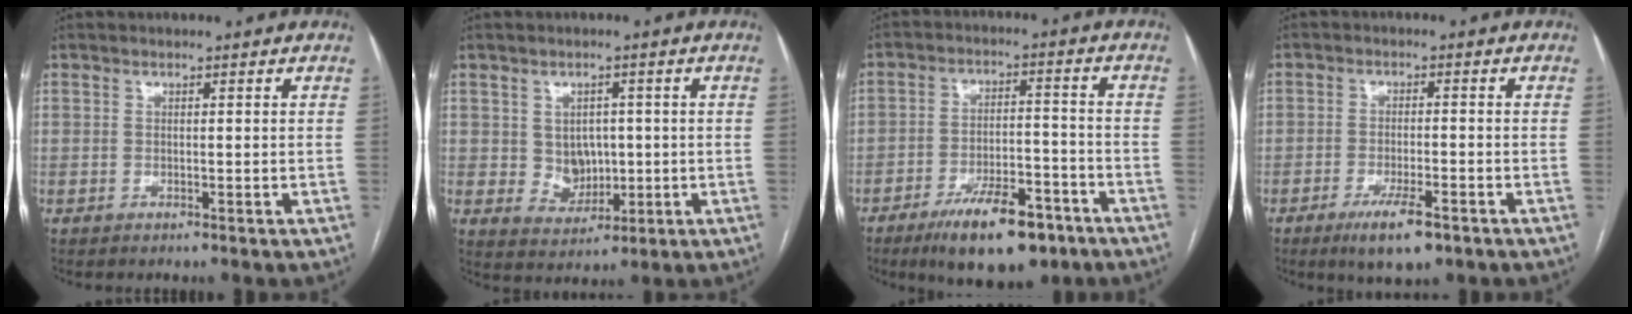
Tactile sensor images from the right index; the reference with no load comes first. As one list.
[{"total": 5.2, "force": [0.3, 4.3, 3.0], "torque": [-0.042, 0.005, 0.018]}, {"total": 12.4, "force": [-8.2, 4.4, 8.2], "torque": [-0.129, 0.004, -0.129]}, {"total": 6.2, "force": [-3.8, 1.6, 4.7], "torque": [-0.087, -0.008, -0.058]}]